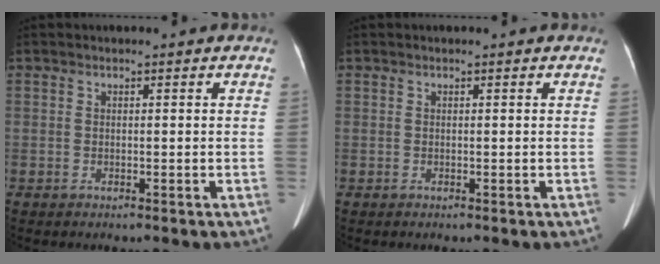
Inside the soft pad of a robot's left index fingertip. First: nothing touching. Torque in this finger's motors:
{"motor_torque": [-0.34, 0.00, 0.04, 0.02]}